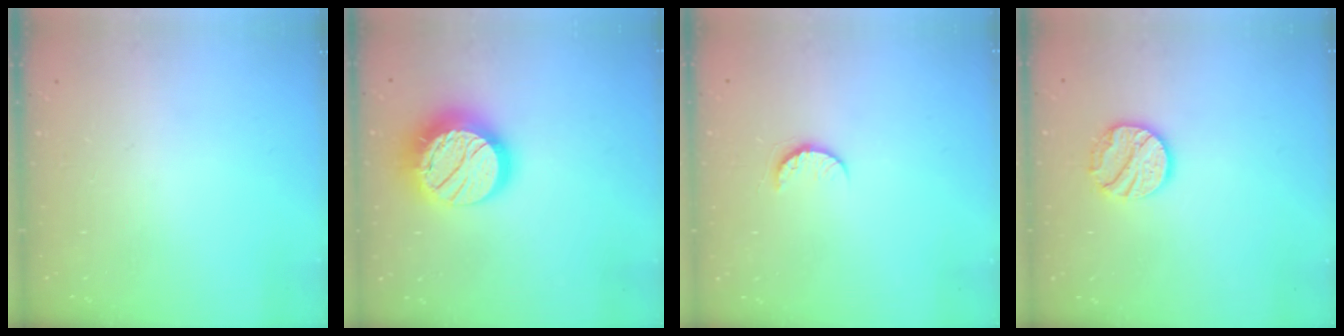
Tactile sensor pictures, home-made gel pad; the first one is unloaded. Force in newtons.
{"total": 18.2, "press": 18.1, "slide": 1.1}
{"total": 7.0, "press": 6.9, "slide": 0.5}
{"total": 12.2, "press": 12.2, "slide": 1.0}